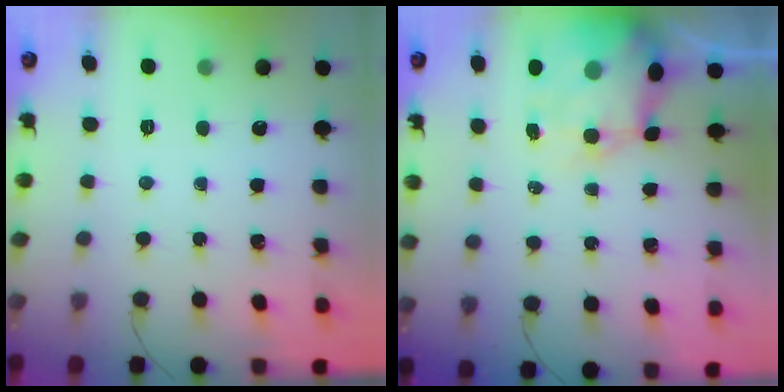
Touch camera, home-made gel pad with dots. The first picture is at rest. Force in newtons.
{"total": 6.9, "press": 6.5, "slide": 2.4}